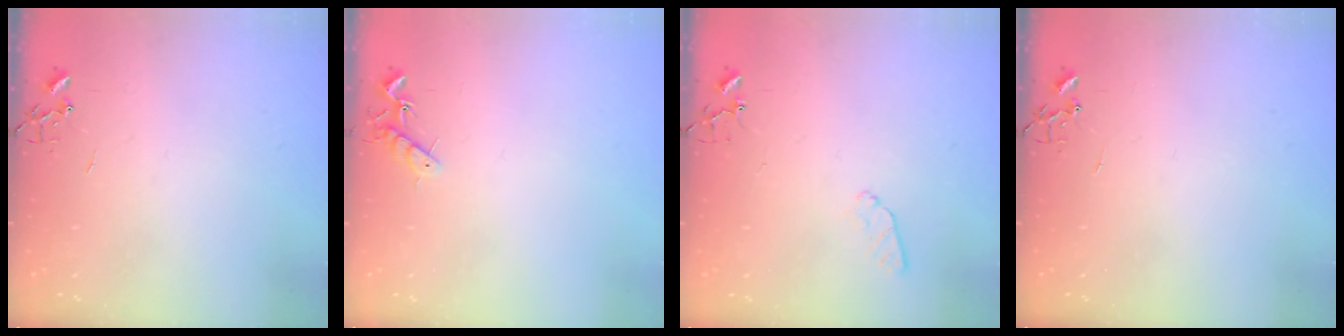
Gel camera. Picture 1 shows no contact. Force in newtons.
{"total": 7.0, "press": 6.9, "slide": 0.9}
{"total": 5.3, "press": 5.2, "slide": 0.7}
{"total": 0.0}